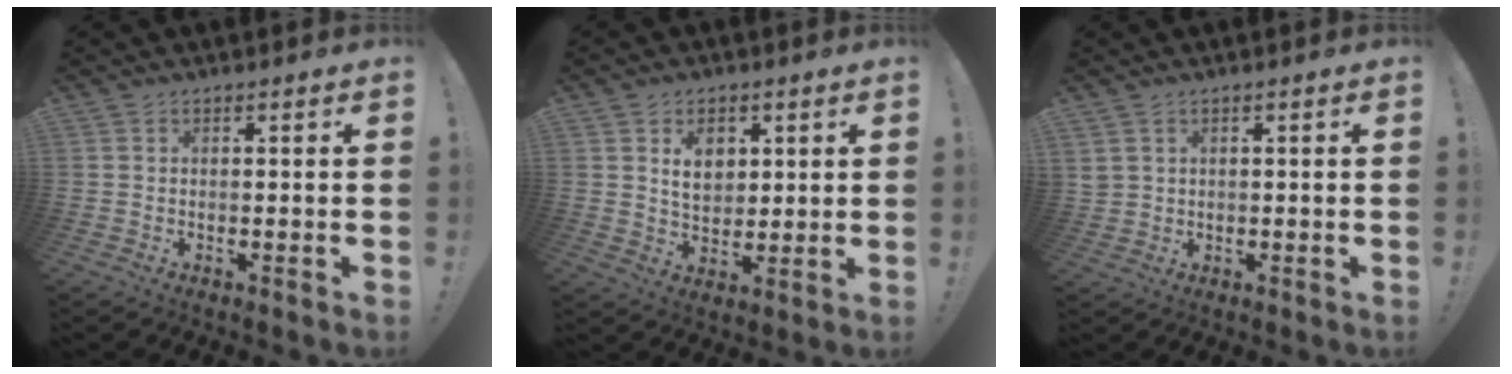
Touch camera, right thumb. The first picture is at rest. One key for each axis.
{"total": 7.5, "fx": 2.8, "fy": 5.8, "fz": 4.0, "tx": -0.057, "ty": -0.013, "tz": 0.050}
{"total": 2.8, "fx": 1.5, "fy": 2.1, "fz": 1.0, "tx": -0.021, "ty": -0.004, "tz": 0.032}